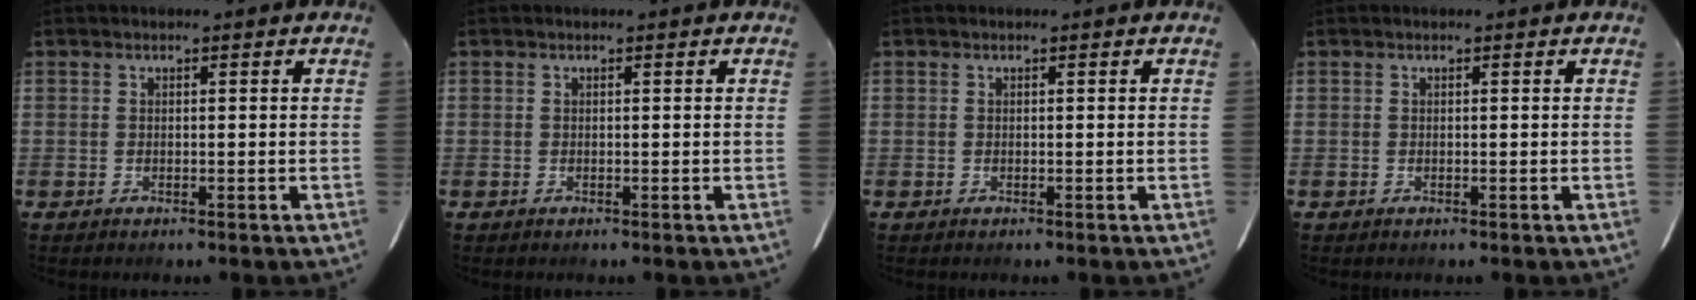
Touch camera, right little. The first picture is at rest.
{"total": 0.0}
{"total": 0.0}
{"total": 0.0}